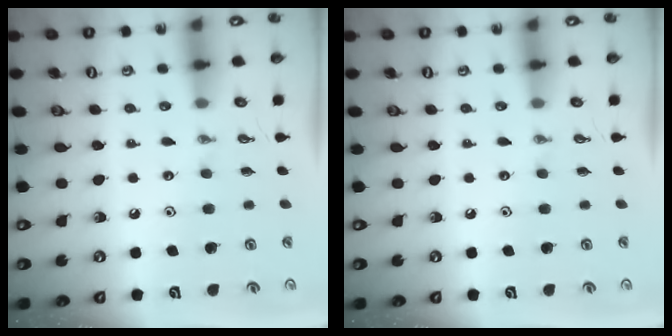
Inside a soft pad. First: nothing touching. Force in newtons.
{"total": 0.0}